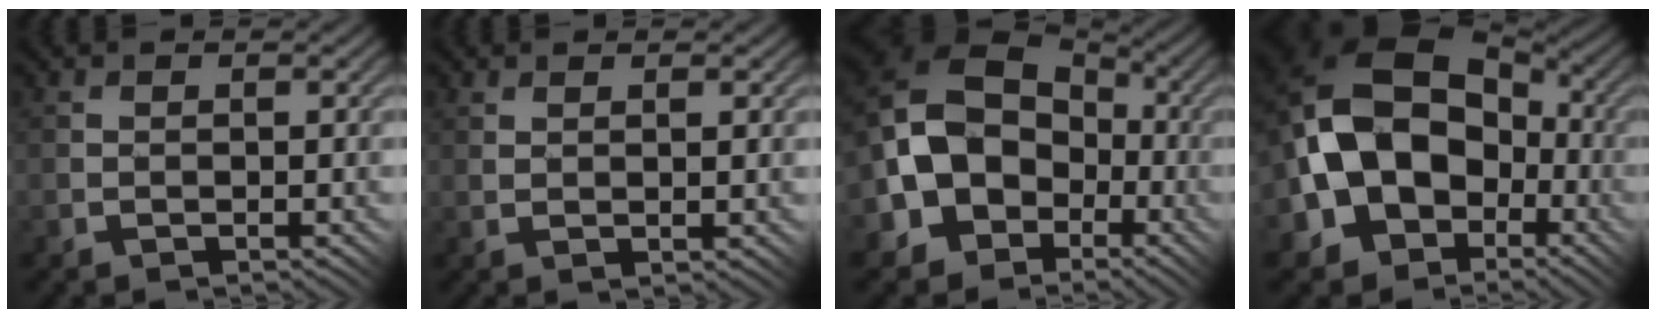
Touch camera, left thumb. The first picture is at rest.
{"total": 2.2, "force": [0.7, -0.1, 2.1], "torque": [-0.037, 0.006, 0.019]}
{"total": 13.5, "force": [-2.0, 11.2, 7.2], "torque": [-0.171, -0.011, -0.052]}
{"total": 14.5, "force": [-2.1, 11.2, 8.8], "torque": [-0.172, -0.006, -0.042]}